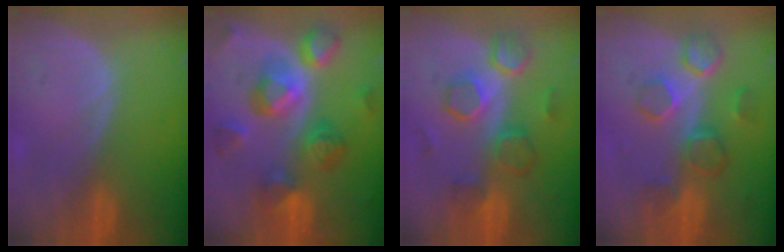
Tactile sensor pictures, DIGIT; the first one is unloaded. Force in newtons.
{"total": 11.4, "press": 11.4, "slide": 0.9}
{"total": 8.3, "press": 8.2, "slide": 1.4}
{"total": 8.5, "press": 7.7, "slide": 3.5}